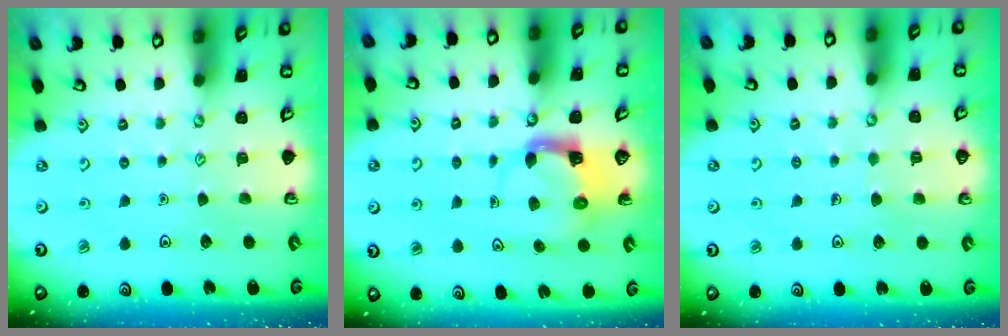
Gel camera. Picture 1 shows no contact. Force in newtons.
{"total": 3.9, "press": 3.8, "slide": 0.7}
{"total": 2.9, "press": 2.9, "slide": 0.2}